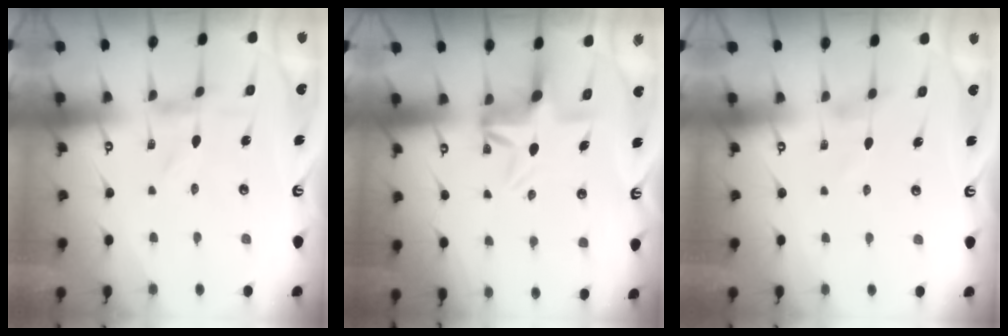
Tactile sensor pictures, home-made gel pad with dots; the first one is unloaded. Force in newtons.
{"total": 5.9, "press": 5.9, "slide": 0.7}
{"total": 1.9, "press": 1.9, "slide": 0.3}